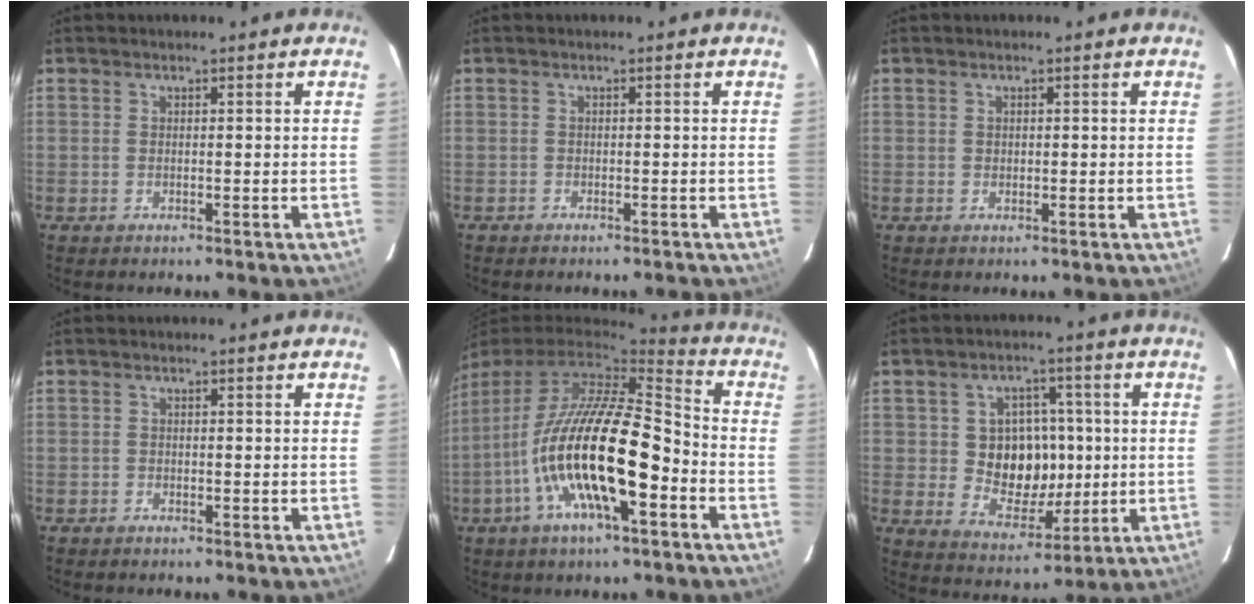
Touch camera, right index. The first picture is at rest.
{"total": 1.0, "force": [-1.0, 0.2, 0.2], "torque": [-0.011, 0.000, -0.016]}
{"total": 0.6, "force": [0.1, 0.6, 0.2], "torque": [-0.001, 0.002, 0.002]}
{"total": 0.5, "force": [-0.5, 0.2, 0.0], "torque": [-0.001, 0.004, -0.011]}
{"total": 19.6, "force": [-6.6, 5.3, 17.6], "torque": [-0.324, -0.023, -0.126]}
{"total": 10.6, "force": [0.2, 9.0, 5.6], "torque": [-0.113, 0.011, 0.019]}